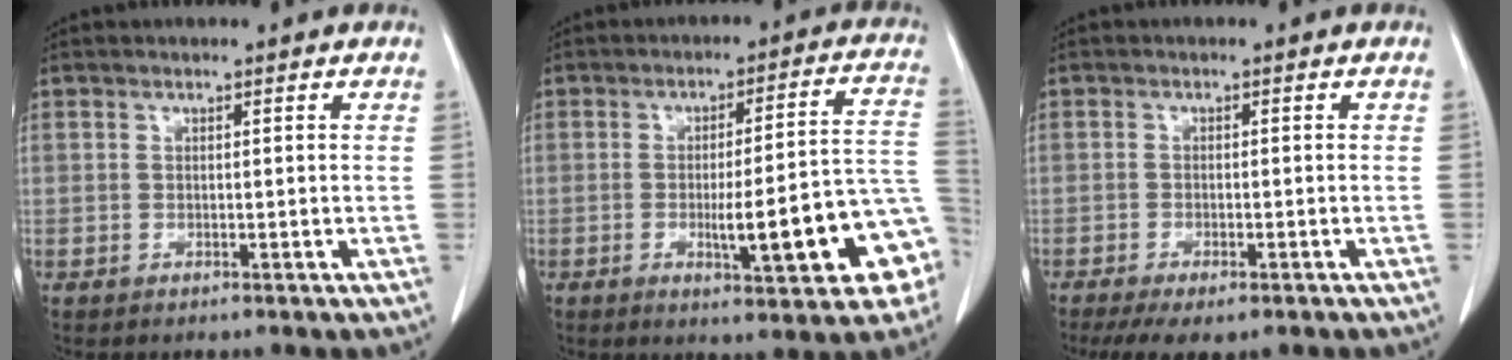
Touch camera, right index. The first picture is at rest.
{"total": 14.7, "force": [-4.5, 2.0, 13.9], "torque": [-0.149, 0.025, -0.050]}
{"total": 7.4, "force": [-5.4, 2.3, 4.6], "torque": [-0.063, -0.013, -0.080]}